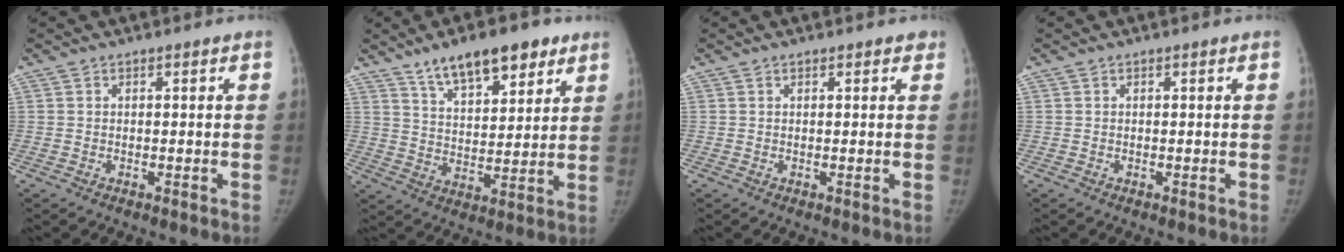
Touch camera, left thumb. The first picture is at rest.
{"total": 13.7, "force": [9.0, 5.6, 8.6], "torque": [-0.101, -0.040, 0.149]}
{"total": 1.0, "force": [0.8, 0.5, 0.3], "torque": [0.007, -0.002, 0.005]}
{"total": 0.0}